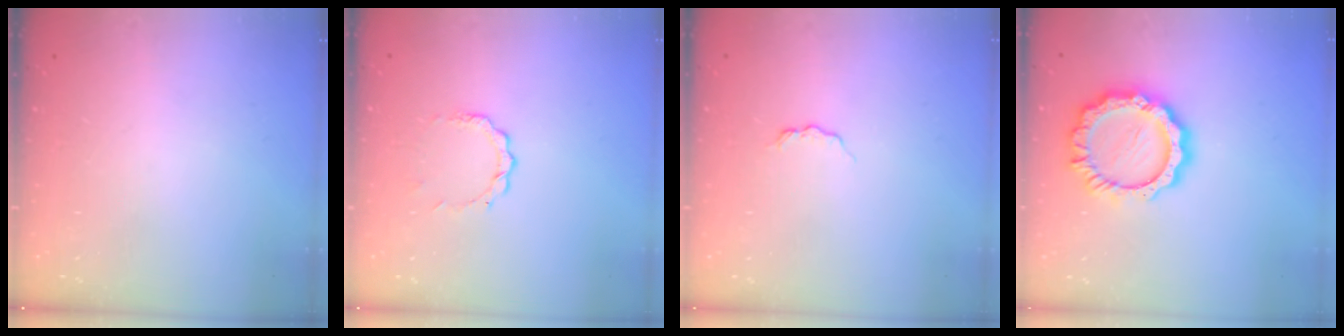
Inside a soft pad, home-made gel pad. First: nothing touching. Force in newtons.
{"total": 4.9, "press": 4.9, "slide": 0.5}
{"total": 3.7, "press": 3.6, "slide": 0.4}
{"total": 13.9, "press": 13.9, "slide": 1.3}